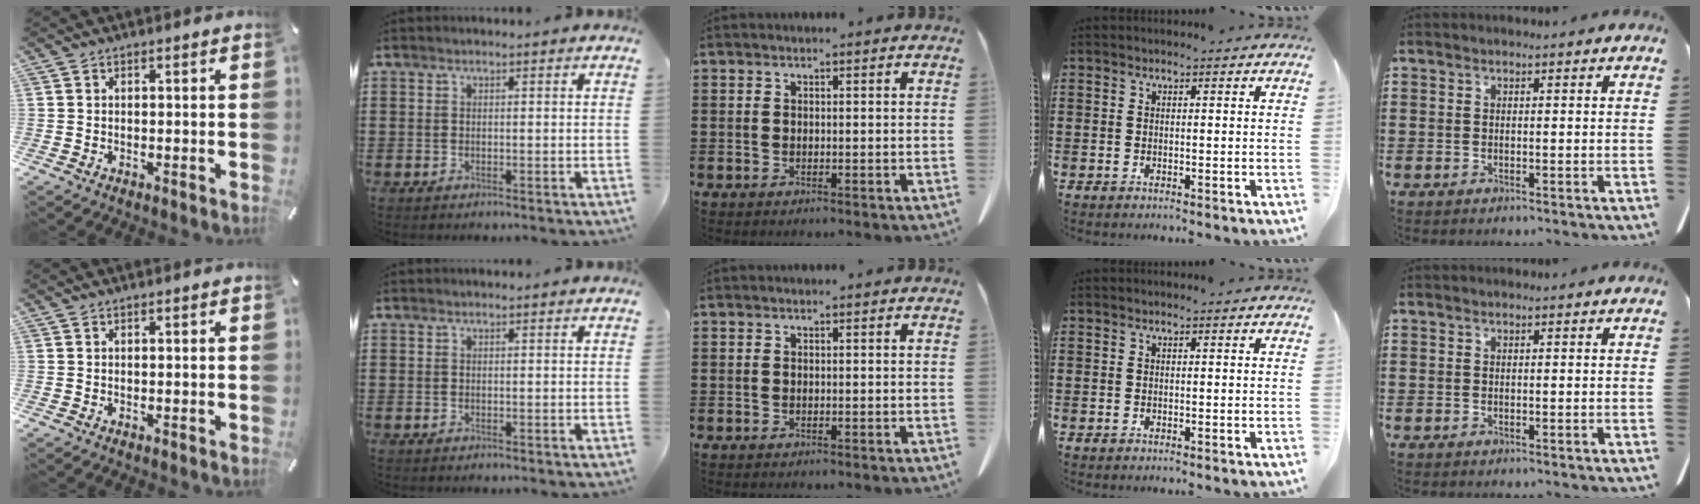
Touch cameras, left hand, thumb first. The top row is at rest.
{}